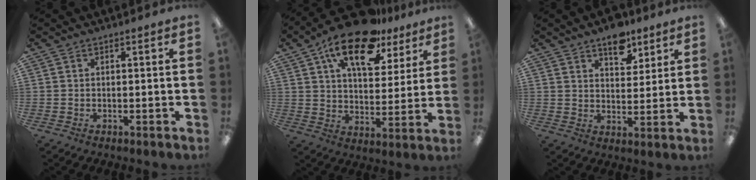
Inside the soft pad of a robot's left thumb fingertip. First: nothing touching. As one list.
[{"total": 18.1, "force": [11.7, 8.1, 11.1], "torque": [-0.181, -0.054, 0.198]}, {"total": 9.0, "force": [6.4, 4.8, 4.2], "torque": [-0.036, -0.036, 0.107]}]